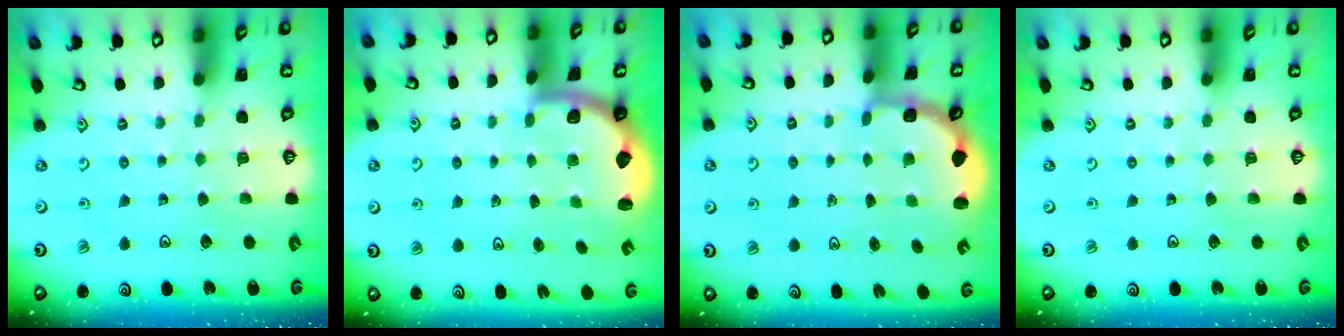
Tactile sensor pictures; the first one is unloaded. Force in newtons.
{"total": 2.0, "press": 1.9, "slide": 0.5}
{"total": 2.7, "press": 2.3, "slide": 1.4}
{"total": 0.0}